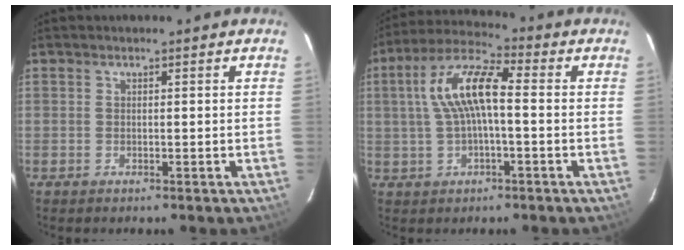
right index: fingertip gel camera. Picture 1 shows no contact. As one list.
[{"total": 10.8, "force": [0.5, 3.4, 10.2], "torque": [-0.201, 0.024, 0.008]}]